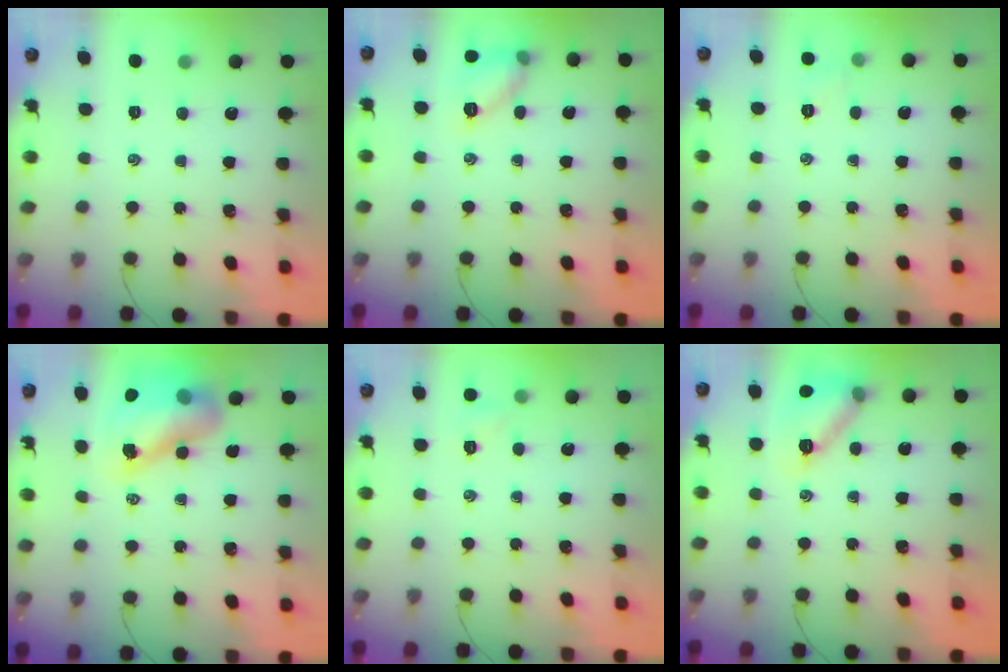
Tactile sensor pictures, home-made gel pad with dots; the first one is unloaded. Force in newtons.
{"total": 9.4, "press": 9.4, "slide": 0.7}
{"total": 4.4, "press": 4.1, "slide": 1.4}
{"total": 13.5, "press": 13.0, "slide": 3.7}
{"total": 3.6, "press": 3.4, "slide": 1.2}
{"total": 13.3, "press": 13.3, "slide": 0.9}